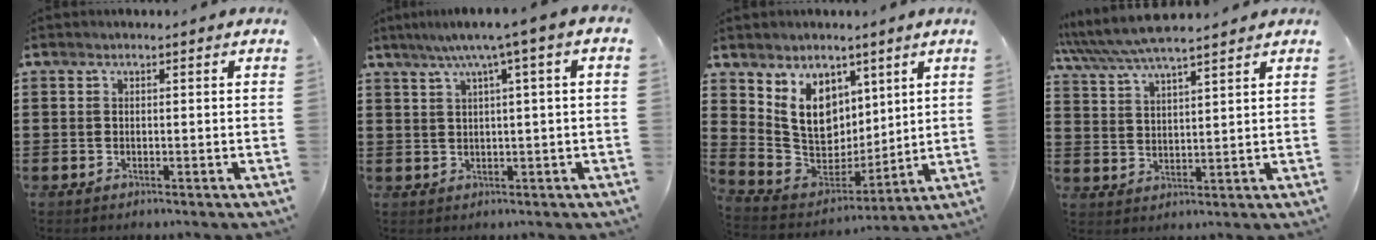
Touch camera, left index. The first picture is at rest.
{"total": 4.5, "force": [1.4, -0.5, 4.2], "torque": [-0.085, -0.006, 0.017]}
{"total": 10.0, "force": [5.0, 7.7, 3.9], "torque": [-0.120, -0.024, 0.103]}
{"total": 5.8, "force": [5.3, 0.3, 2.3], "torque": [-0.062, -0.021, 0.092]}